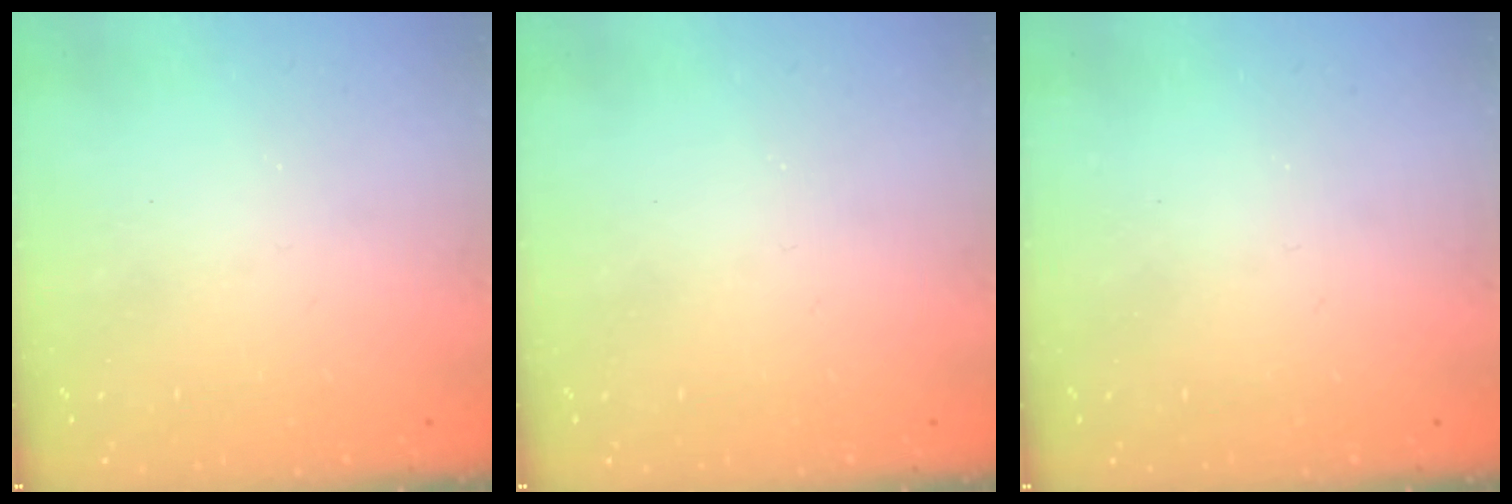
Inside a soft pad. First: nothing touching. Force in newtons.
{"total": 0.0}
{"total": 0.0}